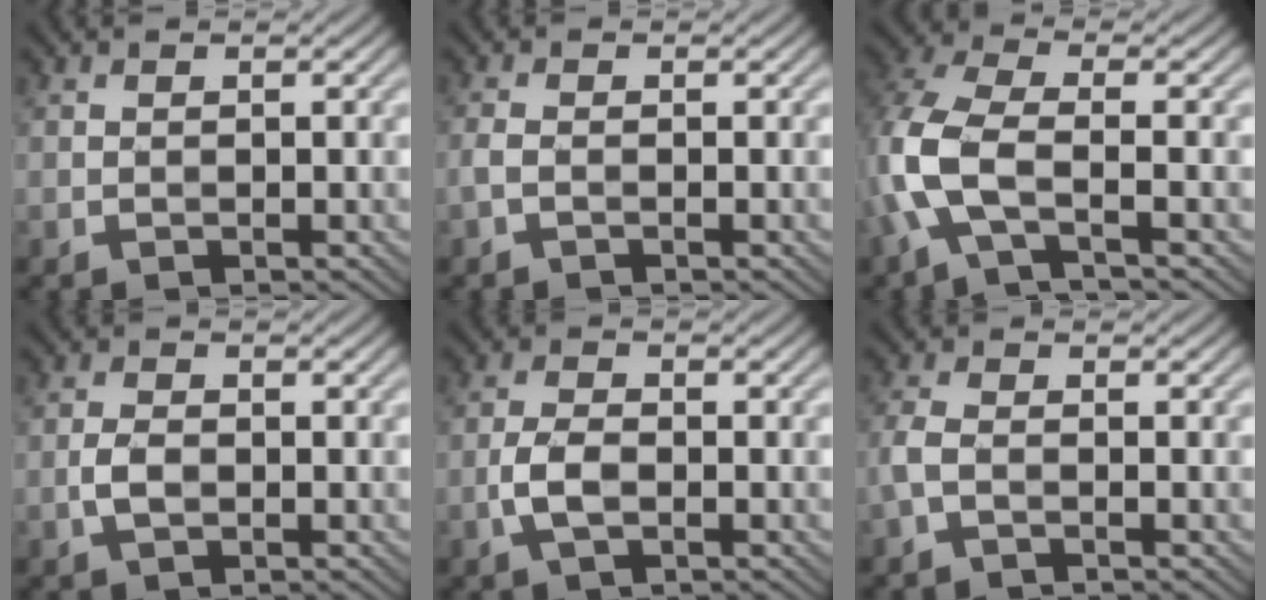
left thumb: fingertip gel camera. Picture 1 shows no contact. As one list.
[{"total": 1.3, "force": [-0.7, 0.4, 1.1], "torque": [-0.030, 0.001, -0.020]}, {"total": 7.7, "force": [-2.3, 2.9, 6.8], "torque": [-0.174, 0.007, -0.062]}, {"total": 2.2, "force": [-0.6, 1.1, 1.8], "torque": [-0.042, 0.002, -0.016]}, {"total": 3.4, "force": [-1.2, 1.4, 2.9], "torque": [-0.068, 0.000, -0.030]}, {"total": 2.3, "force": [-1.0, 0.7, 2.0], "torque": [-0.057, 0.002, -0.031]}]